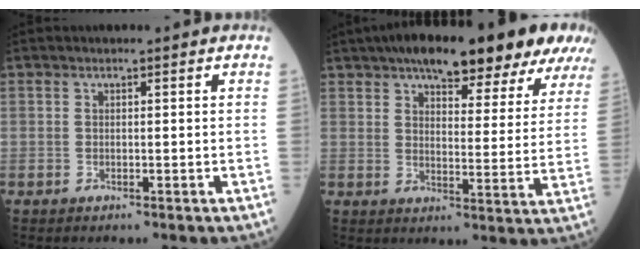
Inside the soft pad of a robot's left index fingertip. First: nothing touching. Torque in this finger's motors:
{"motor_torque": [1.42, -0.72, 1.05, 0.21]}